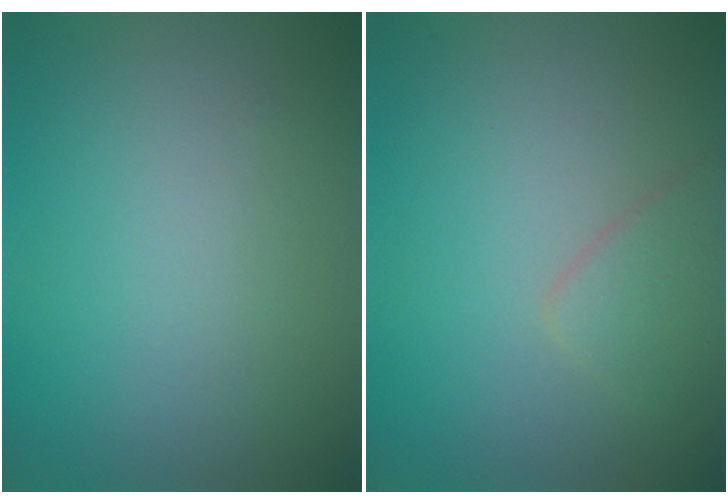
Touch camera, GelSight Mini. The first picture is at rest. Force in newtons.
{"total": 1.8, "press": 1.8, "slide": 0.1}